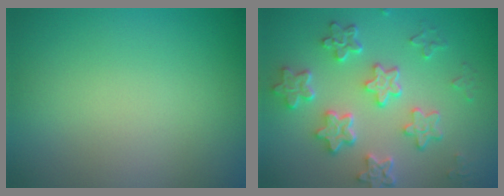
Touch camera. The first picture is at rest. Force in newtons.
{"total": 5.9, "press": 4.6, "slide": 3.7}